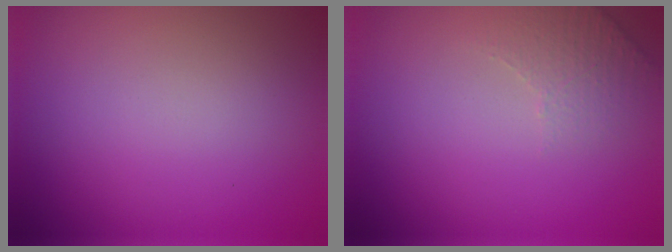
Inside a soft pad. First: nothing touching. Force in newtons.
{"total": 2.1, "press": 2.0, "slide": 0.5}